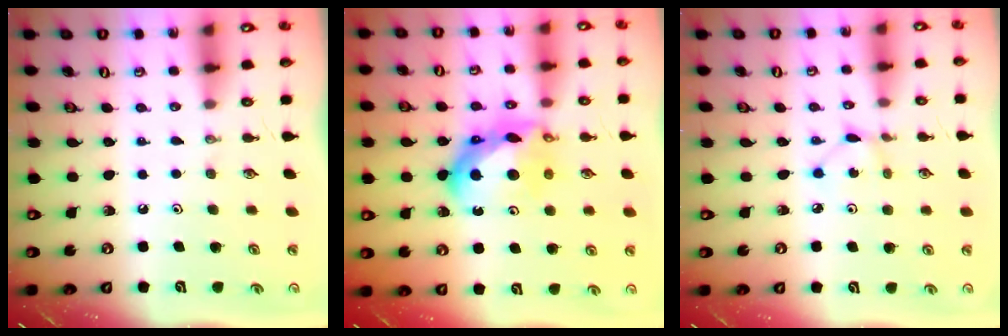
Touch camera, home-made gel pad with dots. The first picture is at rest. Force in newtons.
{"total": 14.7, "press": 14.7, "slide": 0.5}
{"total": 2.2, "press": 2.2, "slide": 0.3}